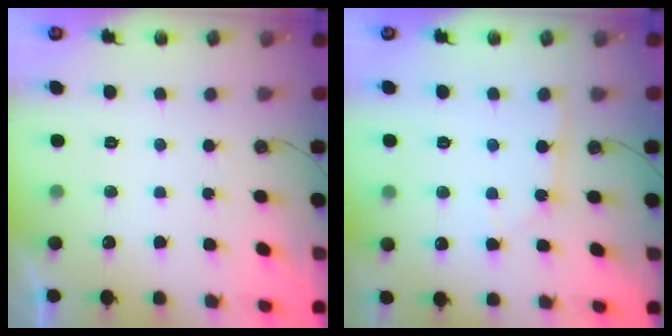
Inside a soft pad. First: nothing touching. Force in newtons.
{"total": 6.1, "press": 6.1, "slide": 0.6}